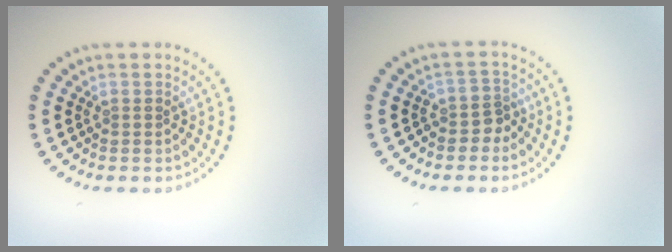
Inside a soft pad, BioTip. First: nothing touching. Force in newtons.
{"total": 1.9, "press": 1.5, "slide": 1.2}